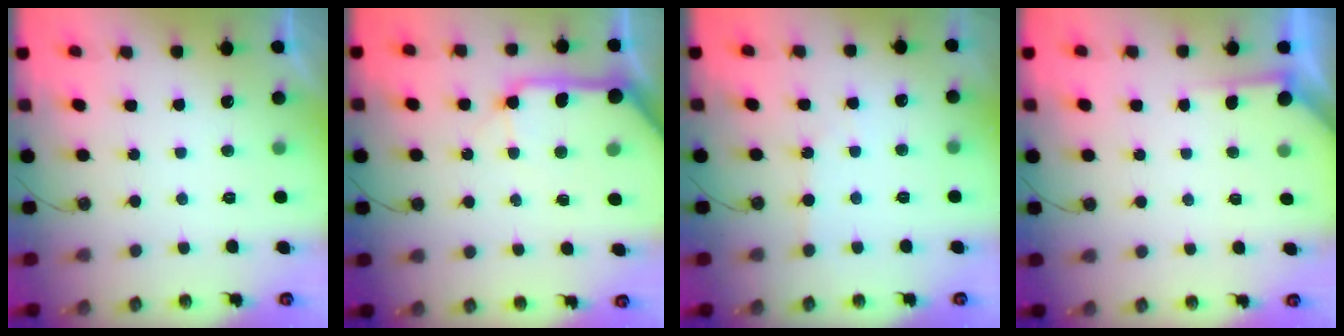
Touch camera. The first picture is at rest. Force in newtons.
{"total": 13.2, "press": 13.1, "slide": 2.1}
{"total": 2.2, "press": 2.2, "slide": 0.3}
{"total": 2.3, "press": 2.3, "slide": 0.3}